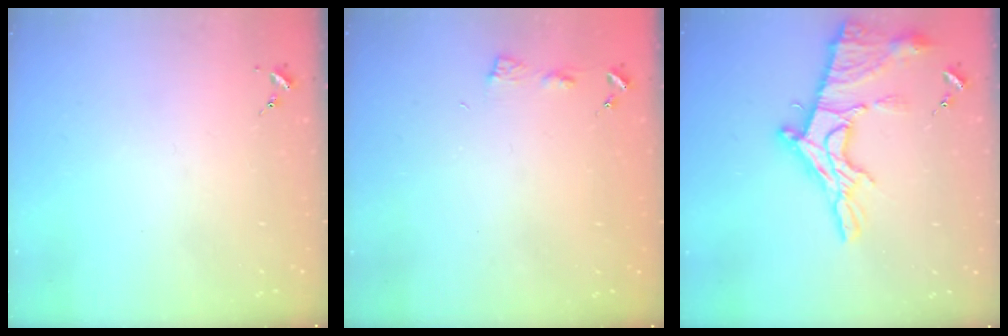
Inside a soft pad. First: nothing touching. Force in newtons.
{"total": 3.8, "press": 3.7, "slide": 0.4}
{"total": 18.7, "press": 18.6, "slide": 1.6}